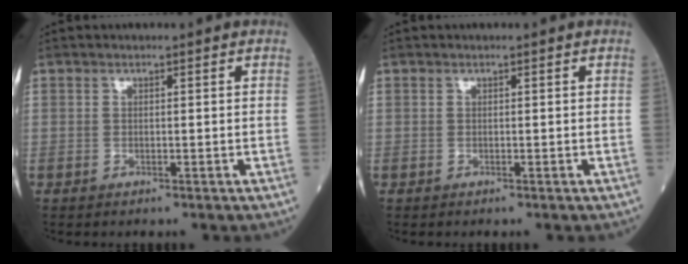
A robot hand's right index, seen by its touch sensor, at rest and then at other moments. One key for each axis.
{"total": 0.0}